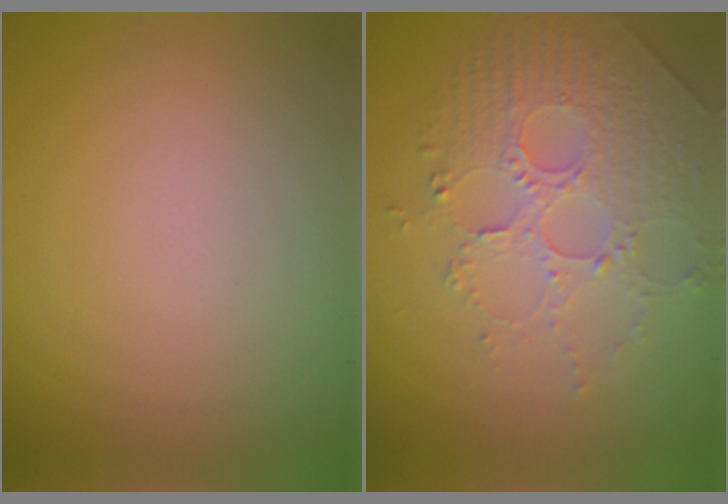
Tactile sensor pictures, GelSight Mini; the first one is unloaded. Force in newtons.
{"total": 5.1, "press": 3.5, "slide": 3.7}